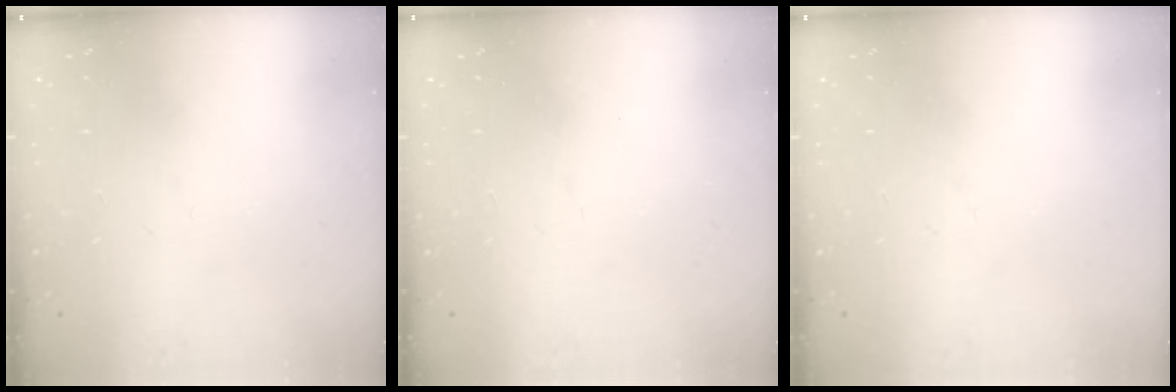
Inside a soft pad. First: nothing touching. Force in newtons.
{"total": 1.6, "press": 1.5, "slide": 0.1}
{"total": 0.0}